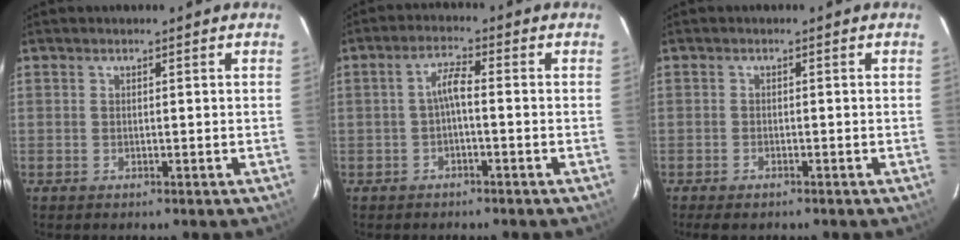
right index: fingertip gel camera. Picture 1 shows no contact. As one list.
[{"total": 3.1, "force": [-1.0, 0.5, 2.9], "torque": [-0.063, 0.010, -0.019]}, {"total": 2.5, "force": [-2.0, 1.0, 1.2], "torque": [-0.032, -0.005, -0.037]}]